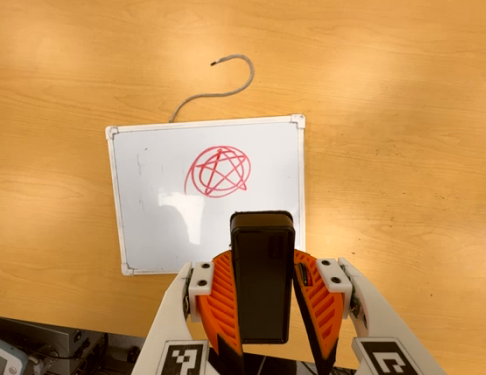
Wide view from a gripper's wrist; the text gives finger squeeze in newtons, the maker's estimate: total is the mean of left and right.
{"total": 8.1, "left": 6.5, "right": 9.7}